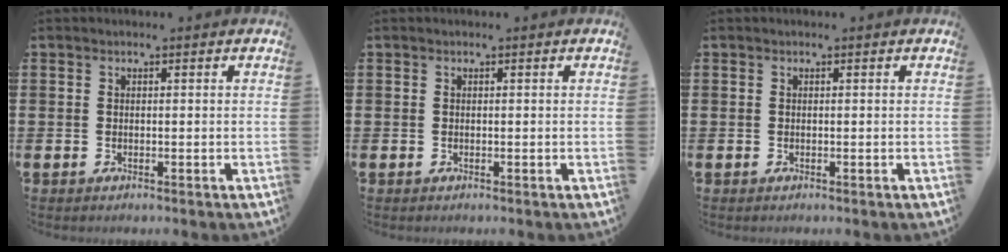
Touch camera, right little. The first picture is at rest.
{"total": 0.0}
{"total": 0.0}